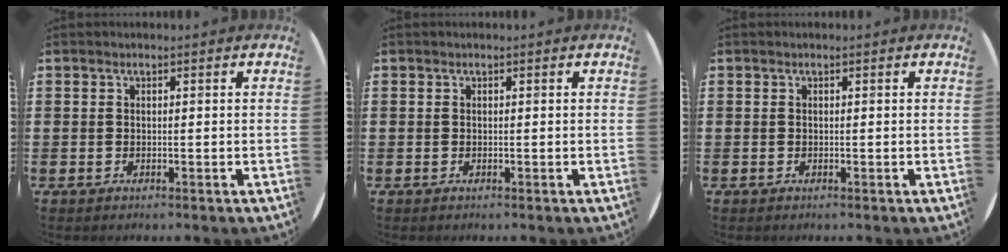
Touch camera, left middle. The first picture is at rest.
{"total": 0.0}
{"total": 0.0}